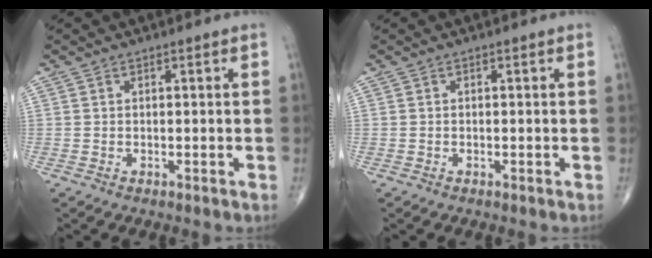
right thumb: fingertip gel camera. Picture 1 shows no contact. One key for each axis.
{"total": 0.0}